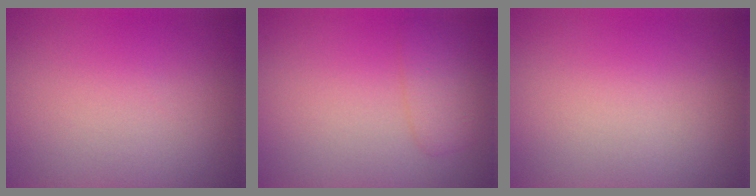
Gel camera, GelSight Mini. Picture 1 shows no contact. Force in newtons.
{"total": 2.1, "press": 2.1, "slide": 0.1}
{"total": 0.0}